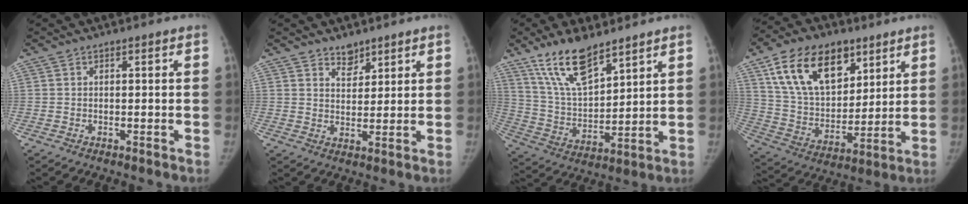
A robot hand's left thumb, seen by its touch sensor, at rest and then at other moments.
{"total": 3.7, "force": [2.9, 2.1, 0.9], "torque": [0.007, -0.023, 0.050]}
{"total": 13.9, "force": [9.9, 4.9, 8.5], "torque": [-0.134, -0.052, 0.200]}
{"total": 20.4, "force": [10.6, 12.1, 12.5], "torque": [-0.181, -0.034, 0.196]}